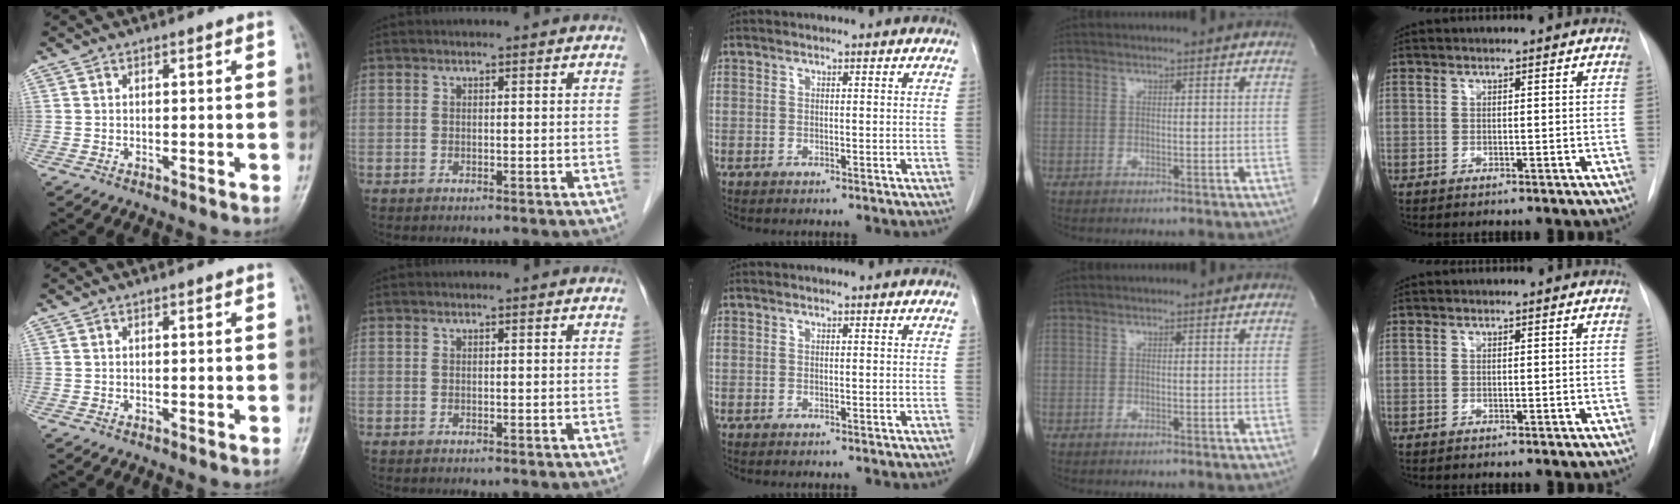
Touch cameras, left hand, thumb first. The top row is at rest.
{}